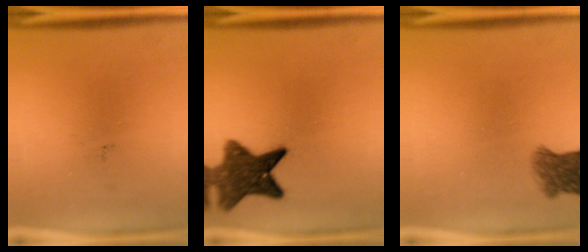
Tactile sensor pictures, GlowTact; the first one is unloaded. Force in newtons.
{"total": 9.9}
{"total": 4.4}